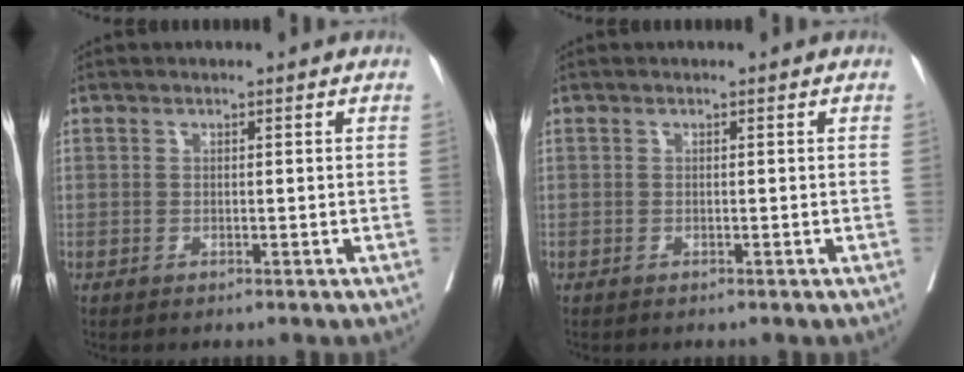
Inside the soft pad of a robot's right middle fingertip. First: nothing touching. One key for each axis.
{"total": 0.0}